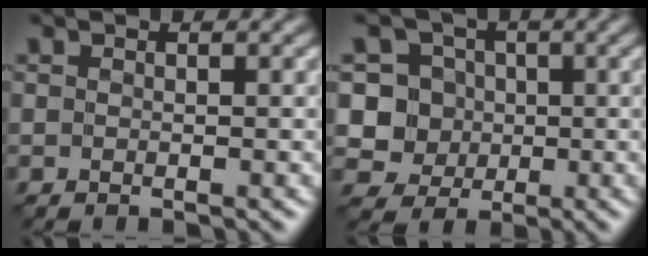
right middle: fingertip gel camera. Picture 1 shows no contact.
{"total": 6.8, "force": [0.4, 6.5, 1.7], "torque": [-0.029, 0.028, -0.004]}